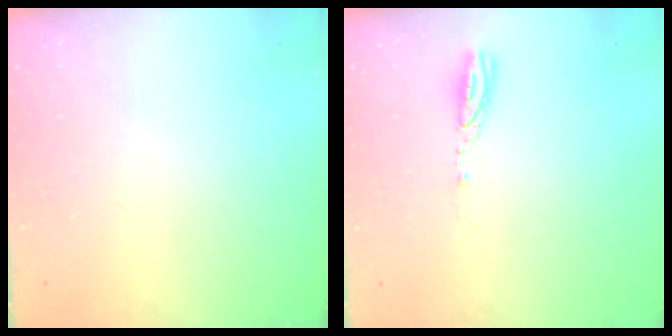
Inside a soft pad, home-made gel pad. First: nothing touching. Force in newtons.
{"total": 3.3, "press": 3.3, "slide": 0.2}